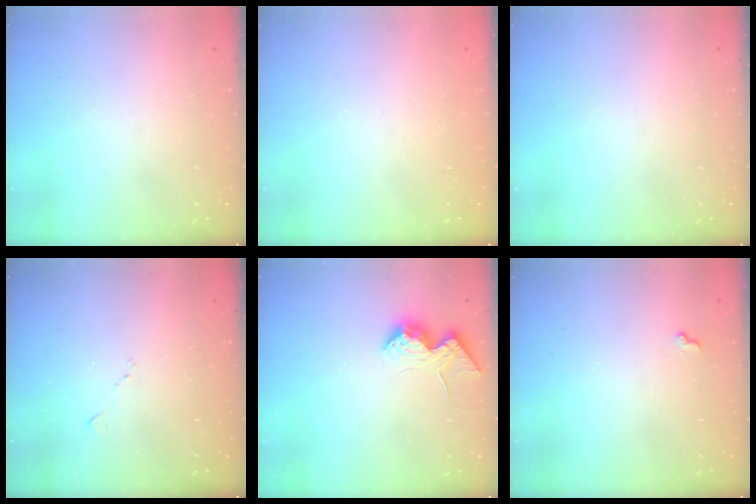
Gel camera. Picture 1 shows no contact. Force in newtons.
{"total": 1.1, "press": 1.1, "slide": 0.1}
{"total": 0.0}
{"total": 5.5, "press": 5.5, "slide": 0.8}
{"total": 15.9, "press": 15.9, "slide": 0.9}
{"total": 4.2, "press": 4.1, "slide": 0.6}